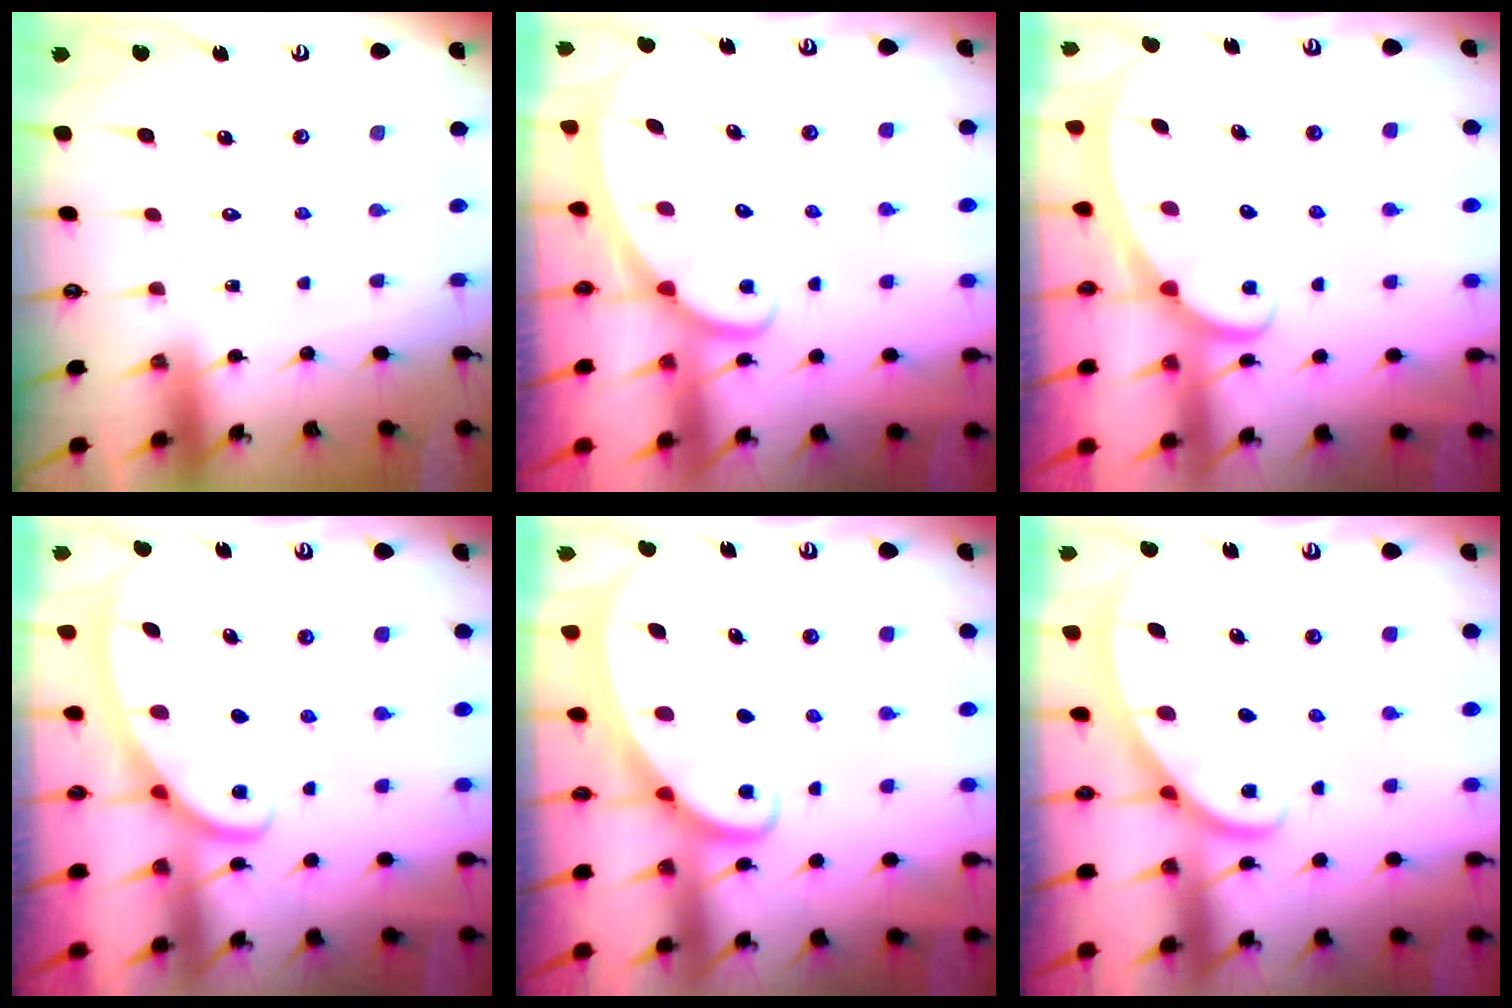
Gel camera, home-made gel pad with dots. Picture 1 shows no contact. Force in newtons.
{"total": 2.3, "press": 2.3, "slide": 0.1}
{"total": 2.6, "press": 2.5, "slide": 0.3}
{"total": 2.8, "press": 2.8, "slide": 0.4}
{"total": 2.2, "press": 2.2, "slide": 0.3}
{"total": 2.7, "press": 2.7, "slide": 0.1}